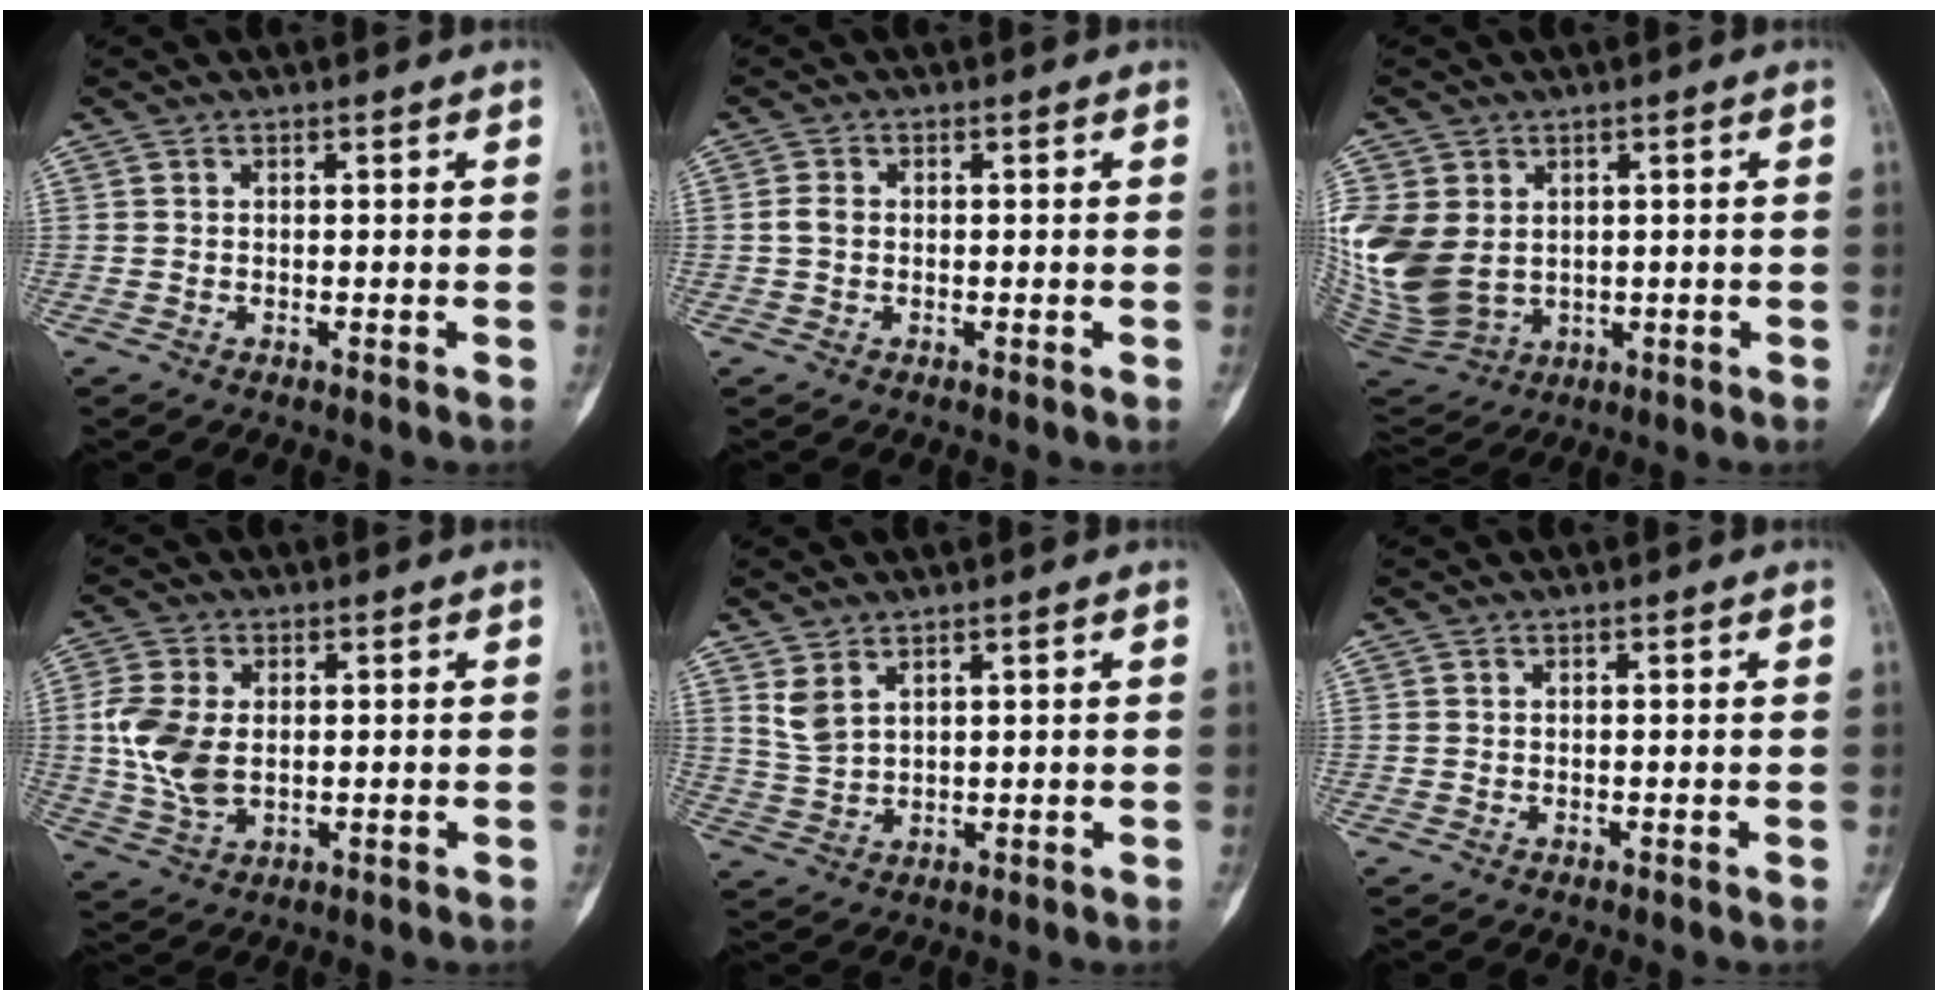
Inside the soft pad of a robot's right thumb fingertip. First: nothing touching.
{"total": 1.9, "force": [-0.1, 1.4, 1.2], "torque": [-0.024, 0.003, -0.004]}
{"total": 15.2, "force": [1.6, 11.7, 9.5], "torque": [-0.220, -0.009, 0.059]}
{"total": 9.6, "force": [0.5, 6.0, 7.4], "torque": [-0.163, 0.000, 0.014]}
{"total": 4.2, "force": [2.6, 2.0, 2.6], "torque": [-0.054, -0.013, 0.063]}
{"total": 0.0}